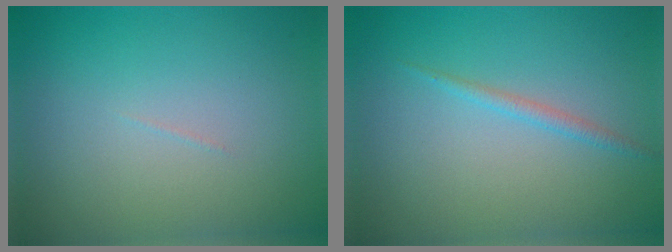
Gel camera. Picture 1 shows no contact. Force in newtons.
{"total": 1.1, "press": 1.1, "slide": 0.0}